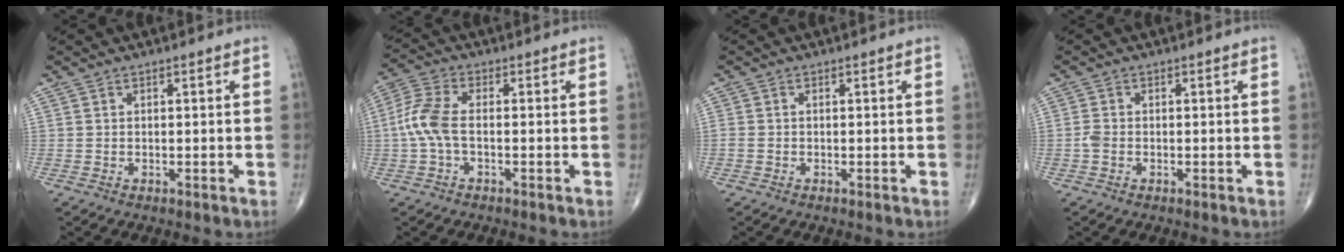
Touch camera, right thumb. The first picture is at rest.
{"total": 6.7, "force": [-0.9, 3.1, 5.9], "torque": [-0.150, 0.017, -0.025]}
{"total": 0.8, "force": [-0.2, 0.5, 0.6], "torque": [-0.015, 0.000, -0.006]}
{"total": 1.6, "force": [-0.5, 1.0, 1.1], "torque": [-0.028, 0.003, -0.011]}